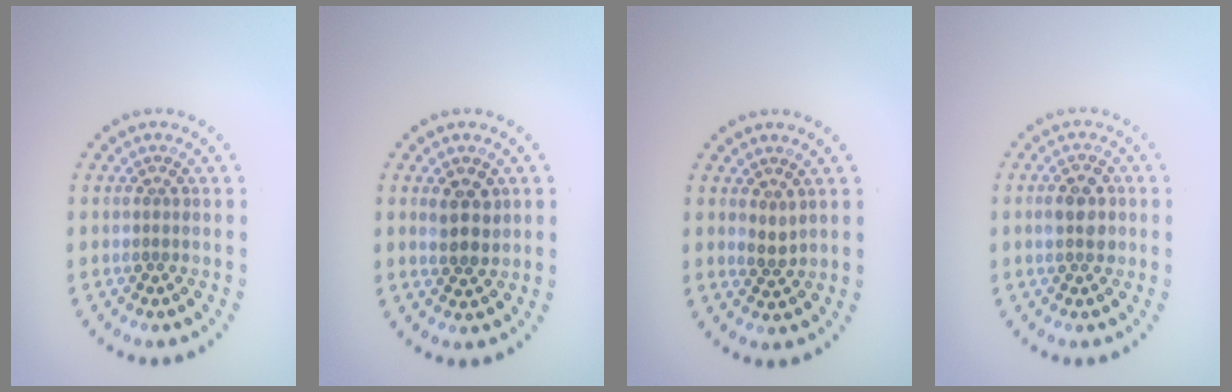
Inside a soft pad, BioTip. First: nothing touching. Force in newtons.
{"total": 2.5, "press": 2.3, "slide": 0.9}
{"total": 1.2, "press": 1.0, "slide": 0.6}
{"total": 2.7, "press": 2.7, "slide": 0.1}